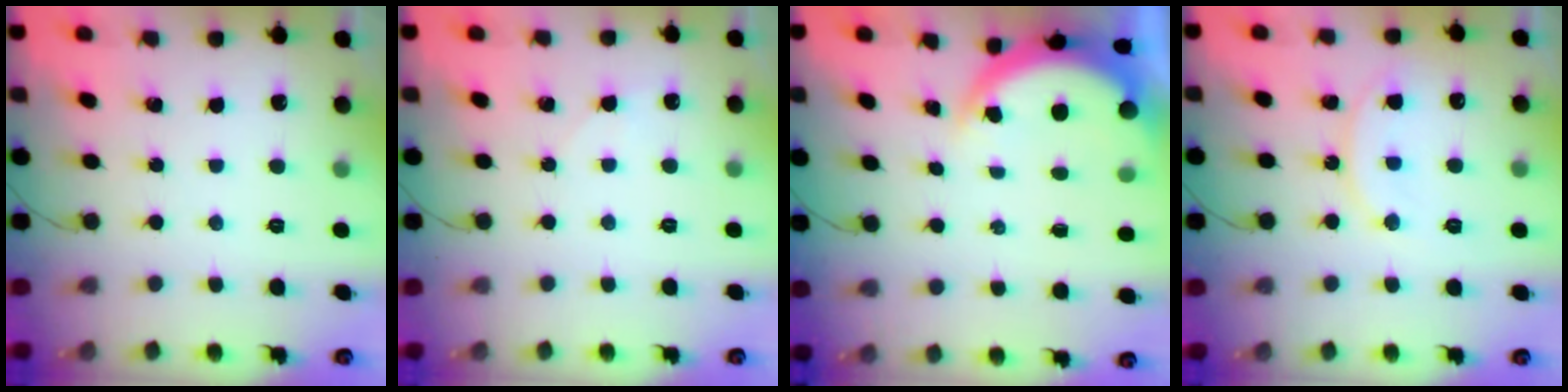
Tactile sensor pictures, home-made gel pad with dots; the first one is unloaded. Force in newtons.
{"total": 3.0, "press": 2.6, "slide": 1.5}
{"total": 4.7, "press": 4.6, "slide": 0.9}
{"total": 9.5, "press": 9.5, "slide": 0.4}